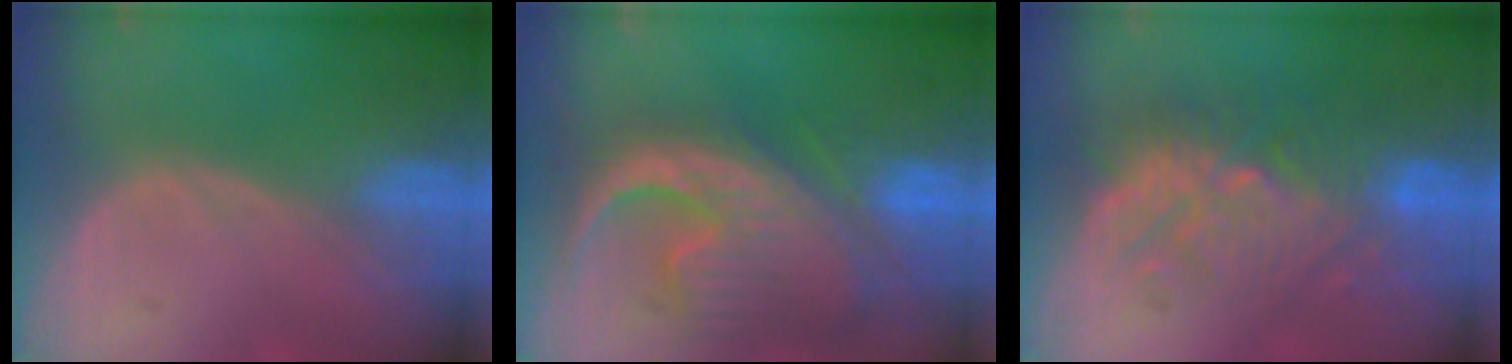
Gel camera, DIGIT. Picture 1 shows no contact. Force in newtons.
{"total": 13.4, "press": 11.5, "slide": 6.8}
{"total": 9.1, "press": 9.0, "slide": 1.7}